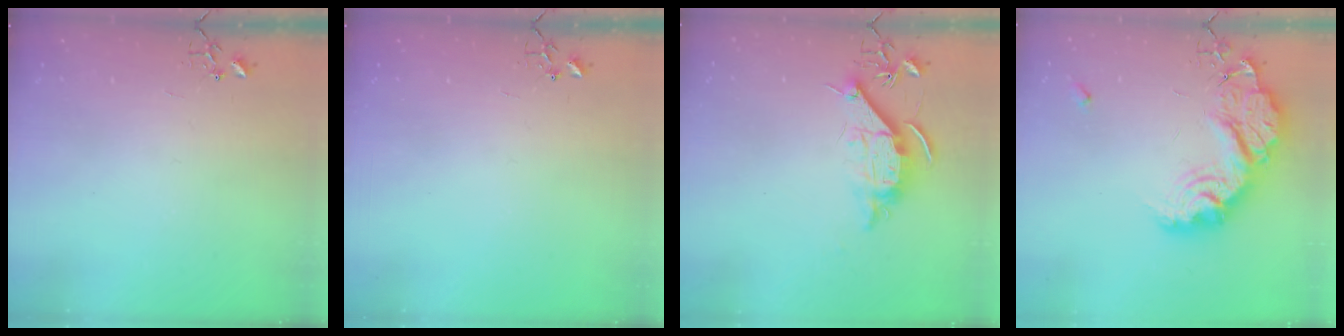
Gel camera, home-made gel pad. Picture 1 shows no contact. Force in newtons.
{"total": 0.0}
{"total": 12.0, "press": 12.0, "slide": 0.6}
{"total": 25.2, "press": 25.1, "slide": 2.0}